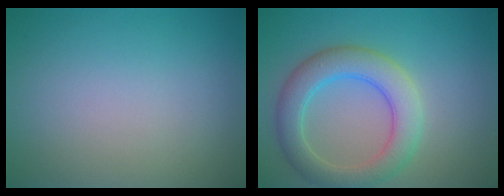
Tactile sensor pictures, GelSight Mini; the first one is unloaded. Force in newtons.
{"total": 5.2, "press": 5.2, "slide": 0.2}